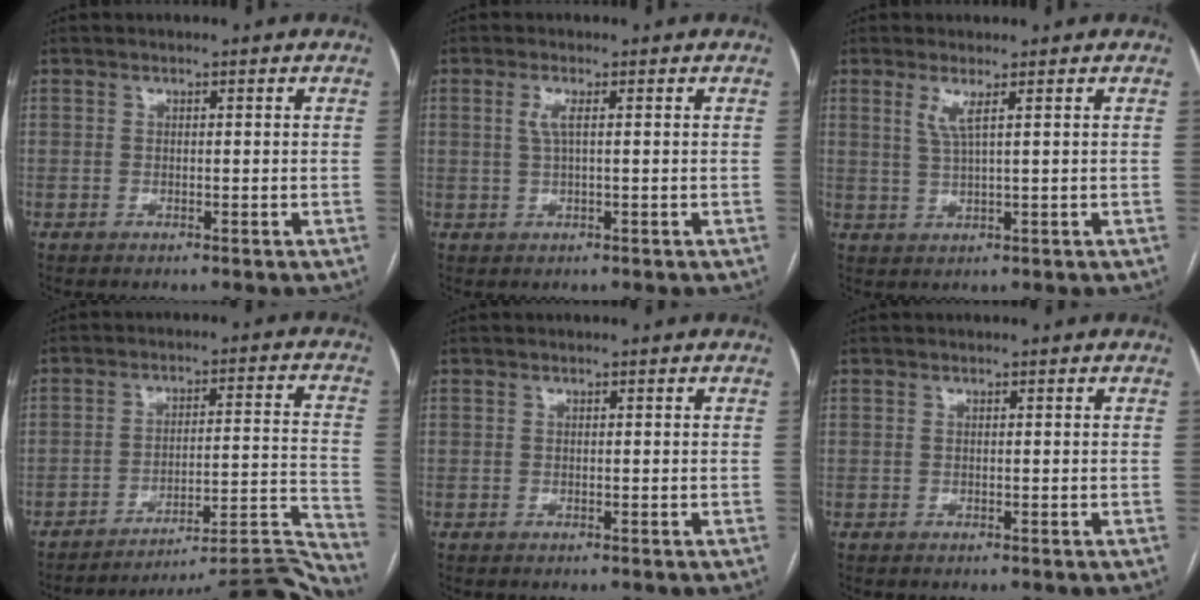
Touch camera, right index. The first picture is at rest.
{"total": 2.1, "force": [0.5, 0.3, 2.0], "torque": [-0.049, 0.003, 0.010]}
{"total": 2.7, "force": [1.3, -0.2, 2.4], "torque": [-0.055, -0.004, 0.028]}
{"total": 21.6, "force": [-21.0, -1.3, 4.5], "torque": [0.009, 0.030, -0.277]}
{"total": 0.0}
{"total": 0.0}